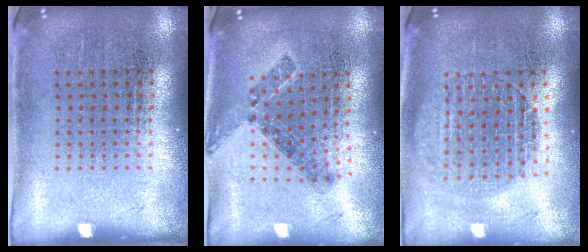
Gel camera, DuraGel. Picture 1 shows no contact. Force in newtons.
{"total": 0.7, "press": 0.7, "slide": 0.3}
{"total": 1.6, "press": 1.4, "slide": 0.7}